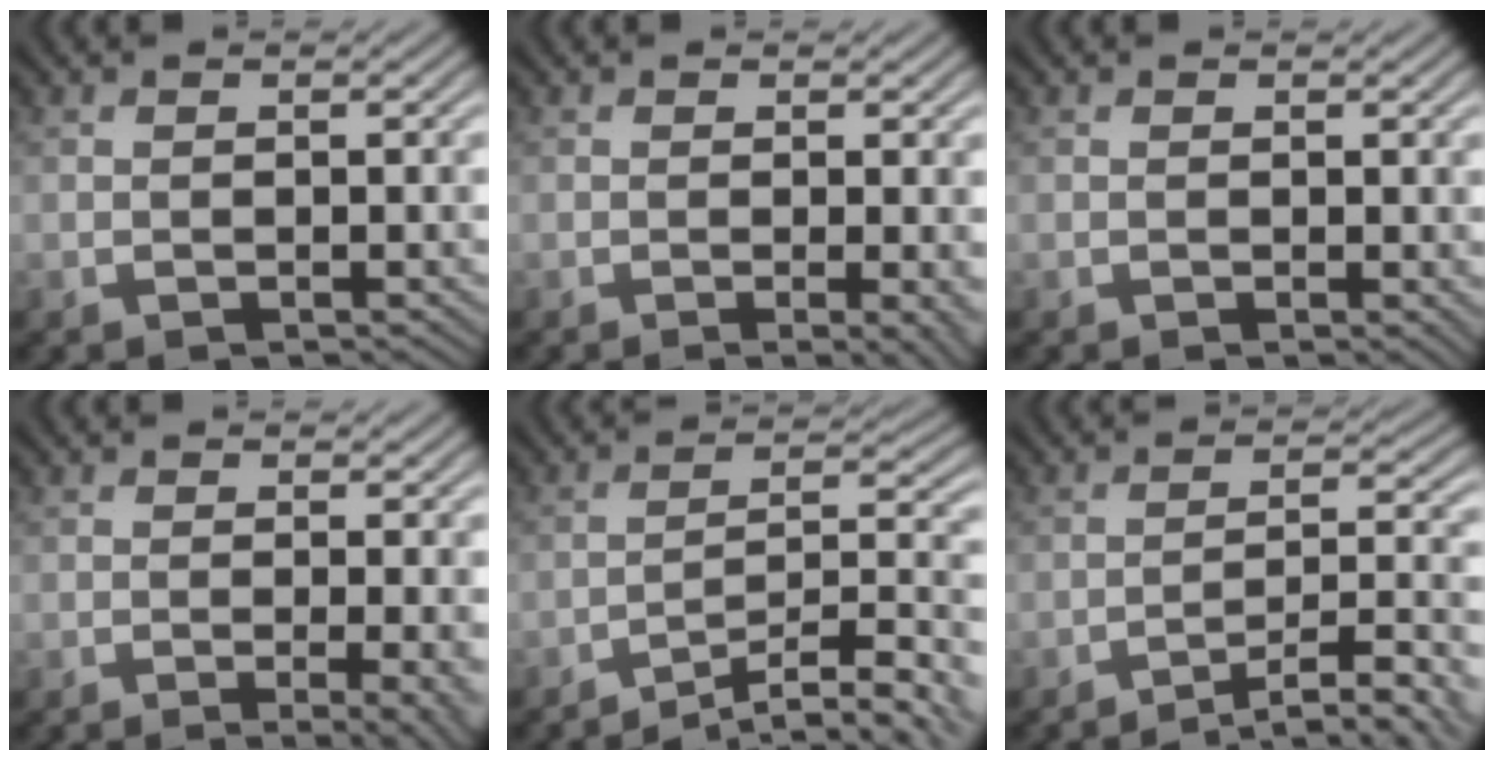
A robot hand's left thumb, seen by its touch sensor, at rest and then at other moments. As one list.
[{"total": 2.7, "force": [-0.4, 0.5, 2.6], "torque": [-0.040, -0.003, -0.011]}, {"total": 0.7, "force": [0.3, 0.3, 0.6], "torque": [-0.006, -0.002, 0.004]}, {"total": 4.0, "force": [-0.7, 0.9, 3.8], "torque": [-0.057, -0.005, -0.010]}, {"total": 10.7, "force": [-8.3, 2.1, 6.5], "torque": [-0.105, 0.015, -0.127]}, {"total": 8.6, "force": [-6.2, 1.6, 5.7], "torque": [-0.093, 0.011, -0.087]}]